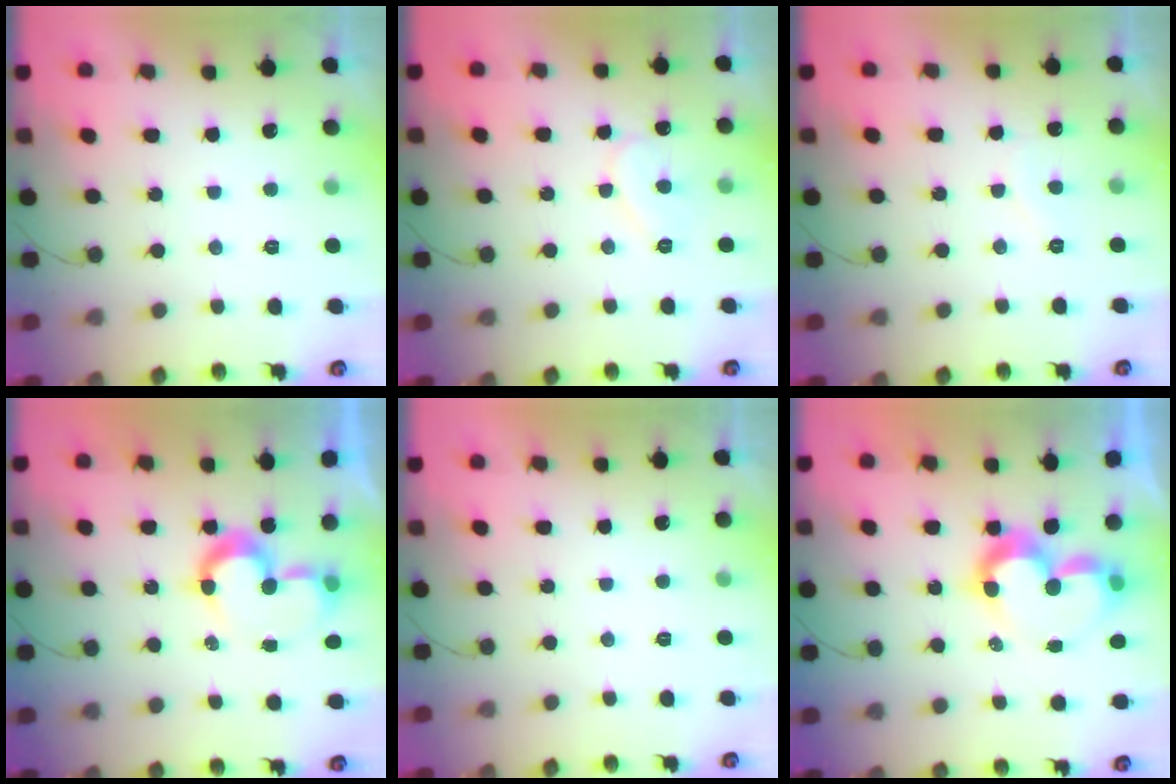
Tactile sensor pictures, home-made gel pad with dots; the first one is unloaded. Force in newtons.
{"total": 7.2, "press": 7.1, "slide": 0.5}
{"total": 4.3, "press": 4.3, "slide": 0.3}
{"total": 8.5, "press": 8.4, "slide": 0.2}
{"total": 1.8, "press": 1.8, "slide": 0.1}
{"total": 9.4, "press": 9.4, "slide": 0.9}